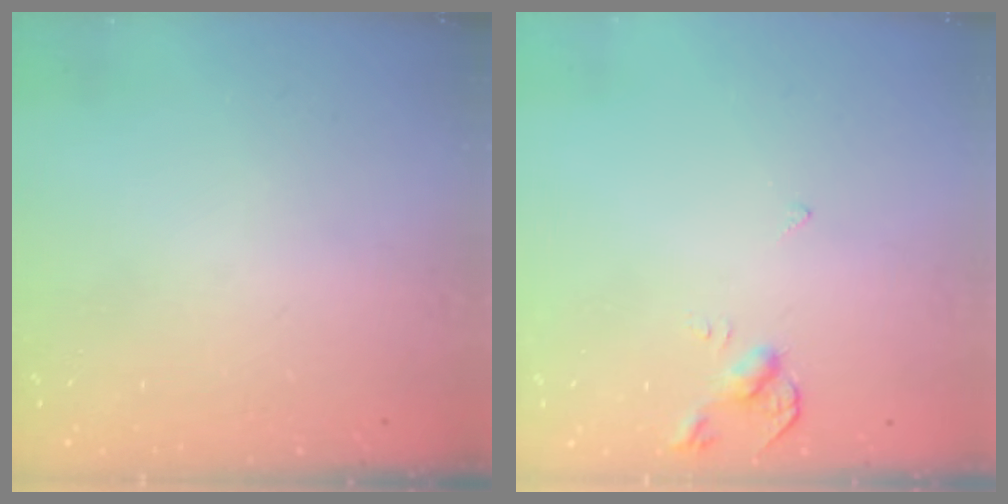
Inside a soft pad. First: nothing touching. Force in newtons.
{"total": 3.7, "press": 3.6, "slide": 0.7}